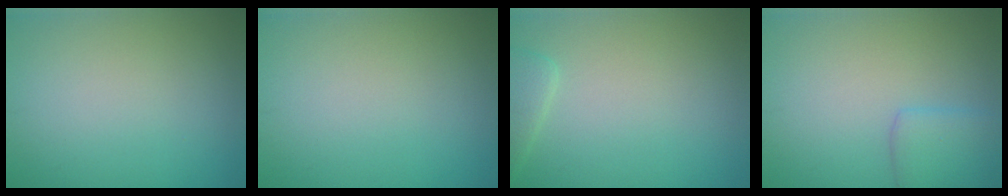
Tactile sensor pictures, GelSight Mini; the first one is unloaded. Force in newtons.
{"total": 0.0}
{"total": 1.9, "press": 1.8, "slide": 0.2}
{"total": 2.7, "press": 2.7, "slide": 0.0}